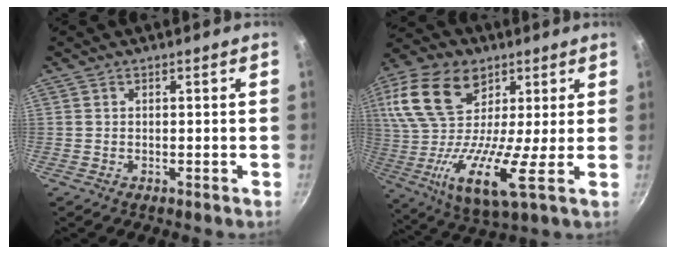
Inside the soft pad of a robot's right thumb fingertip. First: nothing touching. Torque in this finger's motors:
{"motor_torque": [-1.14, 2.95, 2.25, -0.19, 0.53]}